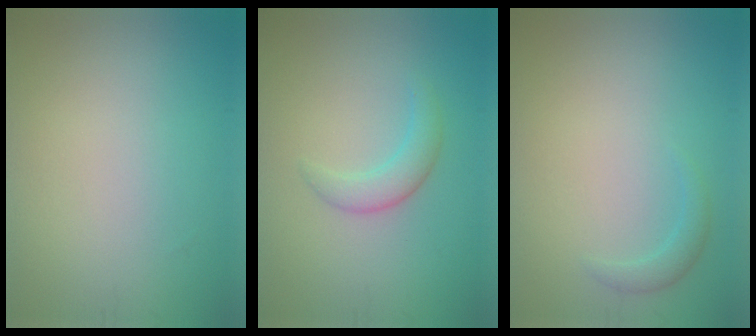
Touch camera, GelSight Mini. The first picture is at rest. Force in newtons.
{"total": 2.2, "press": 2.2, "slide": 0.2}
{"total": 1.3, "press": 1.3, "slide": 0.2}